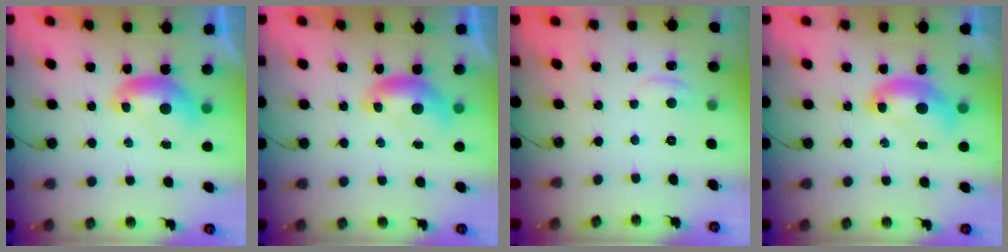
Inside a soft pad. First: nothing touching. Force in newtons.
{"total": 0.0}
{"total": 1.5, "press": 1.4, "slide": 0.5}
{"total": 2.2, "press": 2.2, "slide": 0.1}